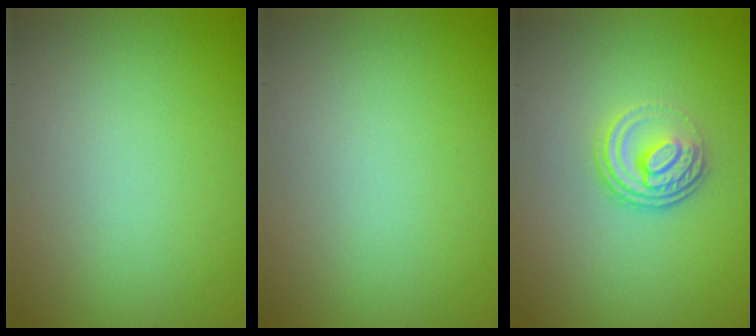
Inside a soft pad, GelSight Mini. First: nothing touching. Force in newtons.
{"total": 0.0}
{"total": 3.5, "press": 2.6, "slide": 2.4}